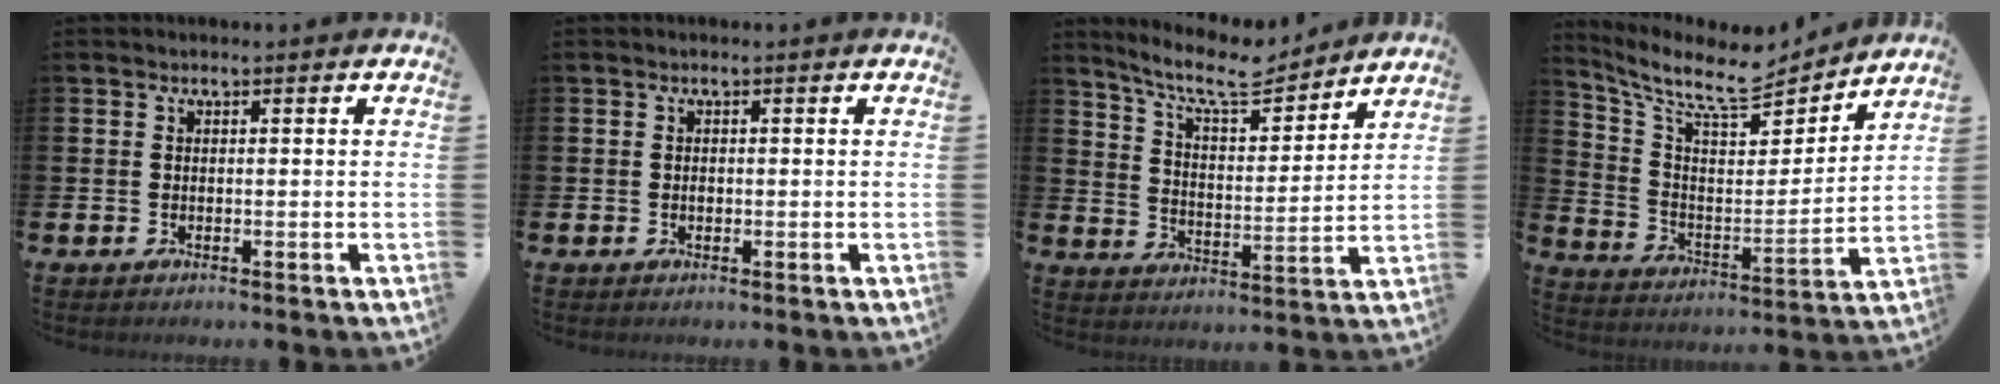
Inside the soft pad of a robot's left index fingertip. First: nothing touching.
{"total": 0.6, "force": [0.0, 0.5, 0.4], "torque": [-0.007, 0.003, -0.003]}
{"total": 8.9, "force": [7.9, 1.9, 3.5], "torque": [-0.085, -0.051, 0.135]}
{"total": 9.7, "force": [8.1, 2.9, 4.4], "torque": [-0.112, -0.058, 0.136]}